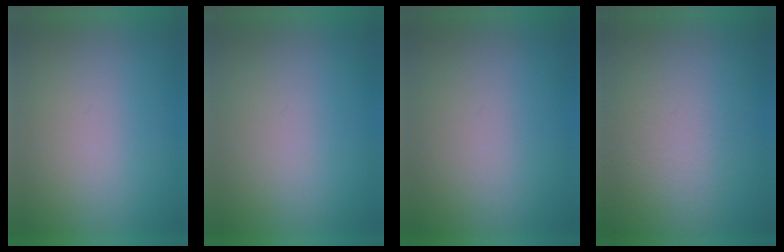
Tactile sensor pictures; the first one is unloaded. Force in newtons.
{"total": 0.0}
{"total": 0.0}
{"total": 5.5}